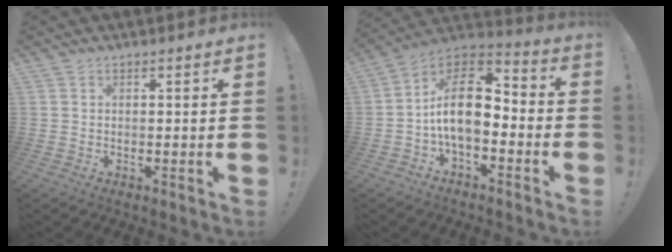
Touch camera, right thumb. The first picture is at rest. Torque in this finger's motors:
{"motor_torque": [0.10, 0.56, 0.87, -0.73, 0.24]}